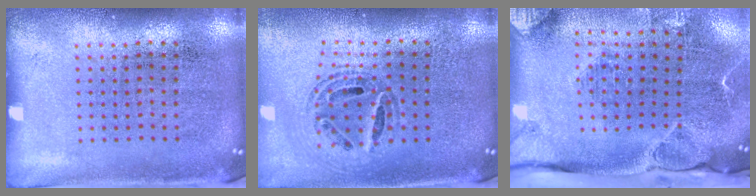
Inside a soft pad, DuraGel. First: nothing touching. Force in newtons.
{"total": 0.9, "press": 0.8, "slide": 0.2}
{"total": 3.0, "press": 2.3, "slide": 1.9}